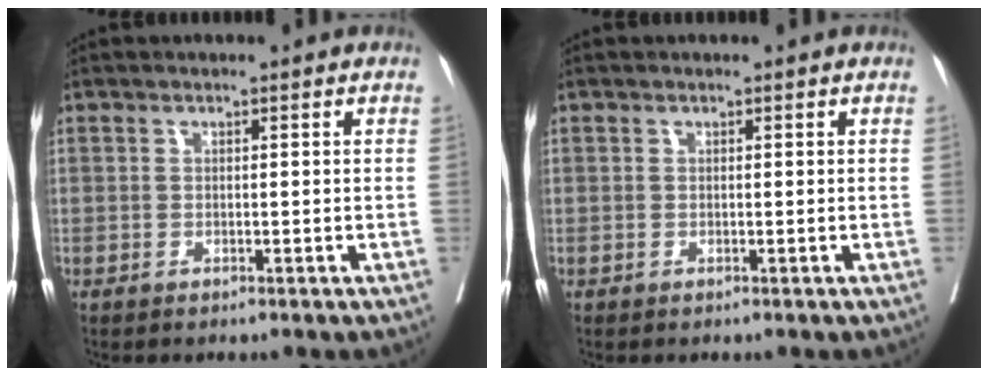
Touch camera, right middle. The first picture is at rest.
{"total": 0.0}